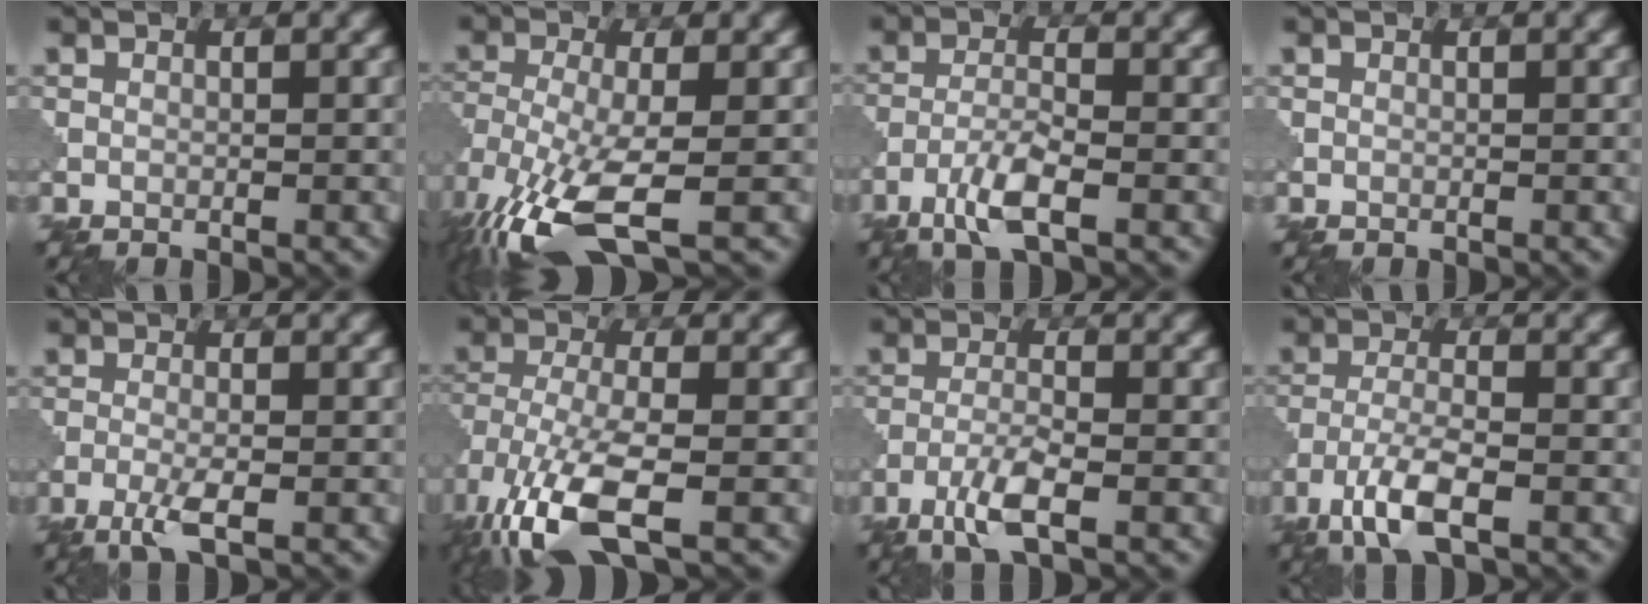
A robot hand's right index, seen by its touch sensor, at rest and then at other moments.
{"total": 9.7, "force": [-5.0, 3.2, 7.6], "torque": [-0.169, -0.016, -0.099]}
{"total": 4.0, "force": [-2.4, 0.8, 3.1], "torque": [-0.069, 0.001, -0.056]}
{"total": 0.0}
{"total": 2.8, "force": [-1.5, 0.5, 2.4], "torque": [-0.052, 0.000, -0.036]}
{"total": 9.8, "force": [-5.0, 3.6, 7.6], "torque": [-0.172, -0.016, -0.100]}
{"total": 3.9, "force": [-2.3, 0.7, 3.1], "torque": [-0.067, 0.001, -0.053]}
{"total": 5.3, "force": [-3.1, 1.4, 4.1], "torque": [-0.086, -0.005, -0.066]}